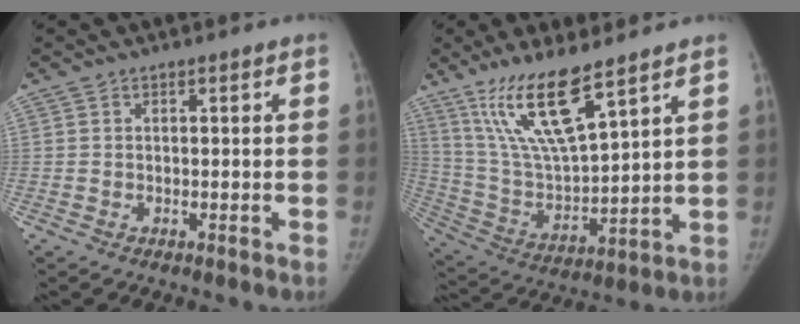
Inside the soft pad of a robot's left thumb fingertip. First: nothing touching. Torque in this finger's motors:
{"motor_torque": [0.21, 0.26, 1.47, -1.30, 0.12]}